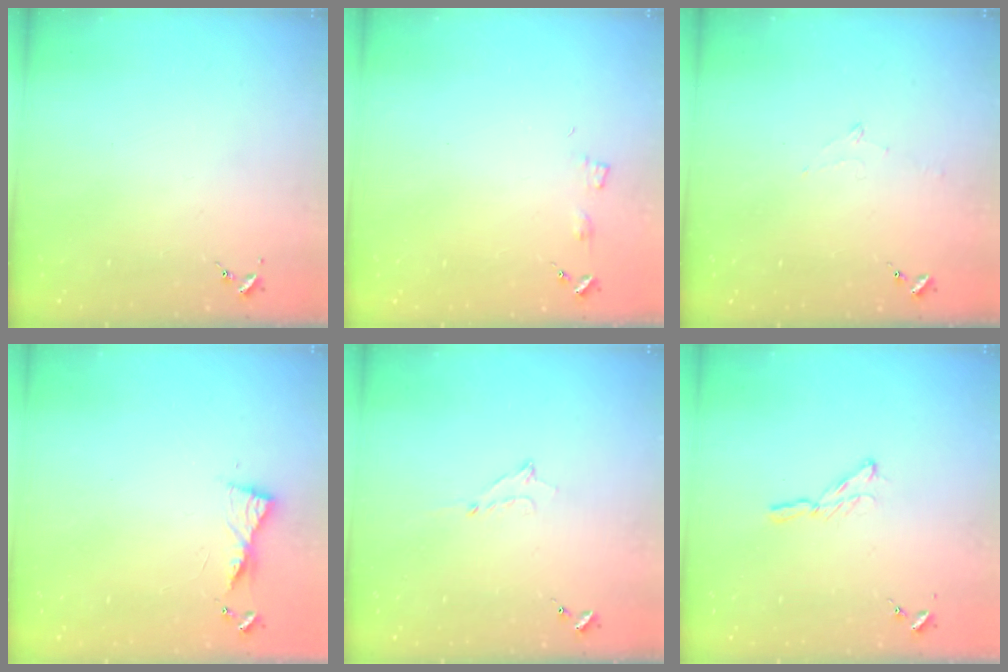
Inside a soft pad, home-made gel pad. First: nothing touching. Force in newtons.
{"total": 3.6, "press": 3.6, "slide": 0.5}
{"total": 6.7, "press": 6.7, "slide": 0.7}
{"total": 5.6, "press": 5.6, "slide": 0.5}
{"total": 5.2, "press": 5.2, "slide": 0.3}
{"total": 5.3, "press": 5.3, "slide": 0.5}